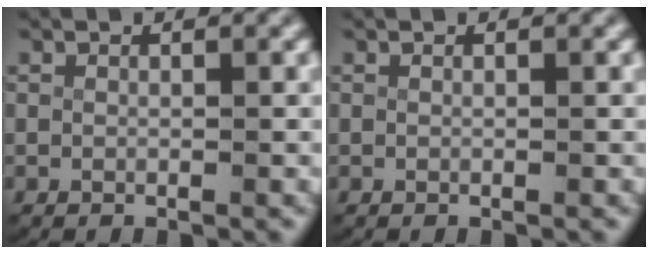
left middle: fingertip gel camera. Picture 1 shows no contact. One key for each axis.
{"total": 0.0}